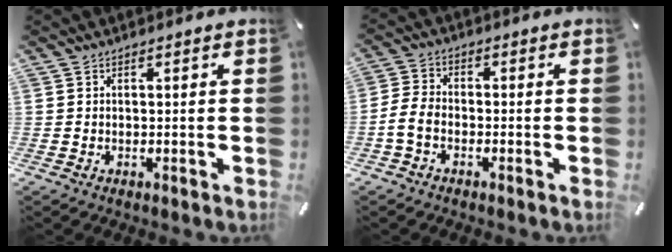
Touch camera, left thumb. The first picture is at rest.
{"total": 4.9, "force": [-2.4, 3.1, 3.0], "torque": [-0.066, 0.011, -0.046]}